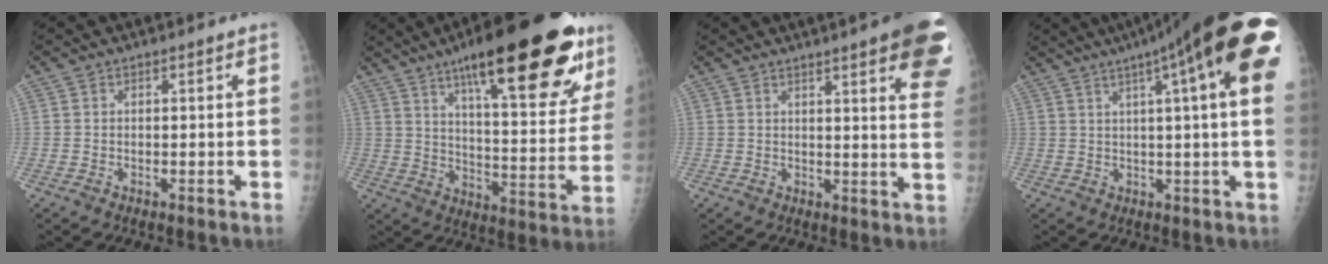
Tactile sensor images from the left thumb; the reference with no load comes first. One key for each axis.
{"total": 28.6, "fx": 16.7, "fy": 8.1, "fz": 21.8, "tx": -0.276, "ty": -0.046, "tz": 0.245}
{"total": 16.4, "fx": 9.1, "fy": 3.1, "fz": 13.3, "tx": -0.146, "ty": -0.030, "tz": 0.094}
{"total": 21.9, "fx": 10.0, "fy": 3.1, "fz": 19.2, "tx": -0.261, "ty": 0.022, "tz": 0.124}